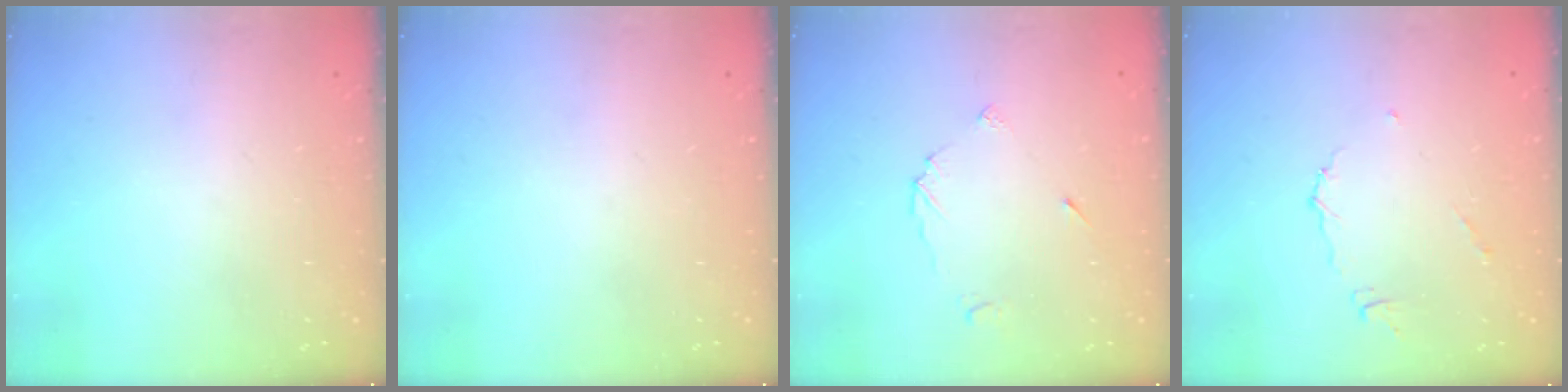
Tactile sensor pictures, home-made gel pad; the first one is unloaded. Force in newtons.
{"total": 0.0}
{"total": 3.9, "press": 3.8, "slide": 0.5}
{"total": 4.3, "press": 4.3, "slide": 0.3}